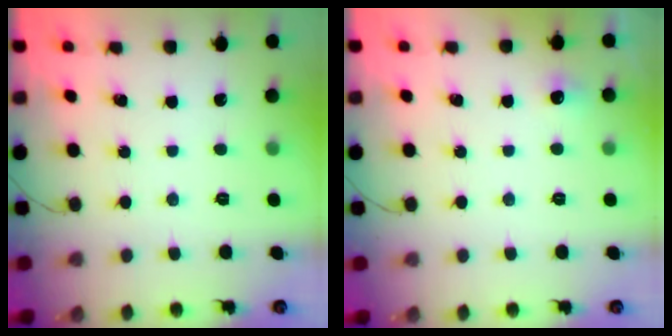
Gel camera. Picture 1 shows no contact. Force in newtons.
{"total": 4.0, "press": 3.7, "slide": 1.6}